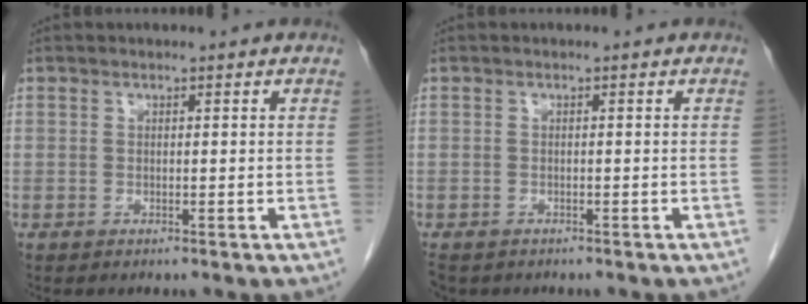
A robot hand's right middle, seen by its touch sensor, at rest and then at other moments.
{"total": 3.8, "force": [-3.1, 1.9, 1.3], "torque": [-0.022, -0.005, -0.042]}